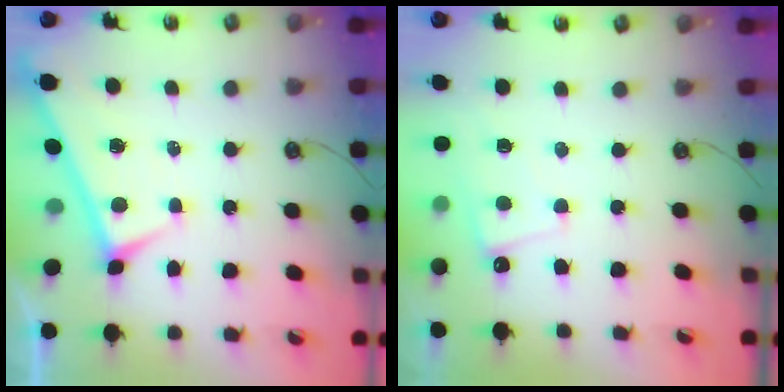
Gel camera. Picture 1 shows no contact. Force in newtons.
{"total": 2.4, "press": 2.4, "slide": 0.6}